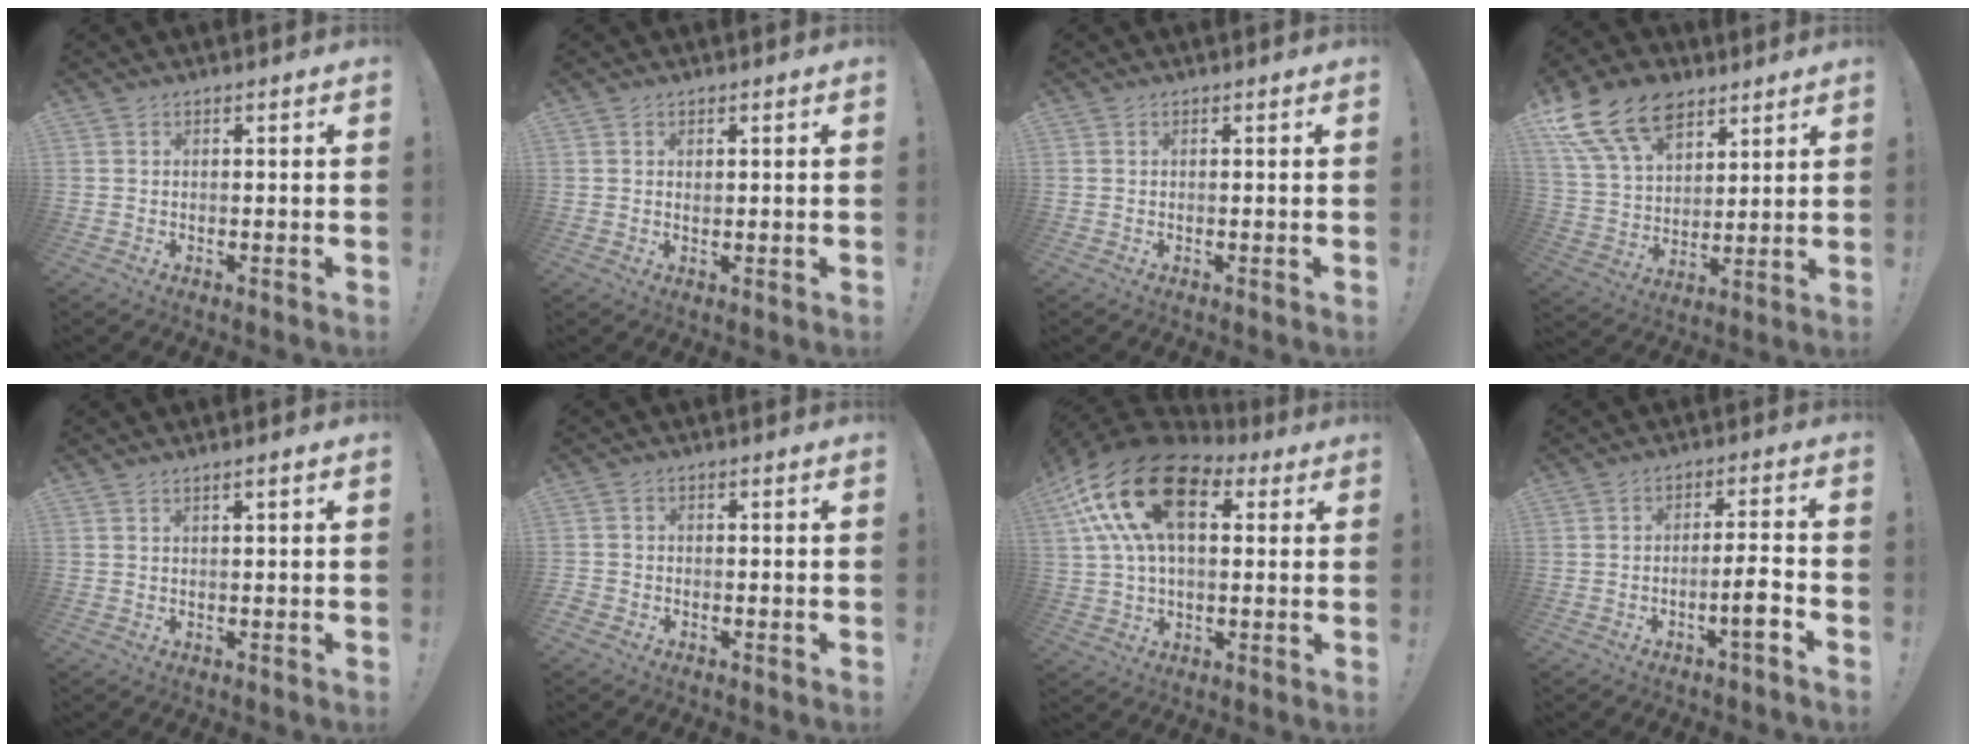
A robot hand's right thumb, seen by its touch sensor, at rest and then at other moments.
{"total": 0.8, "force": [0.6, 0.6, 0.2], "torque": [0.006, -0.003, 0.009]}
{"total": 0.0}
{"total": 18.2, "force": [10.8, 11.4, 9.2], "torque": [-0.170, -0.065, 0.204]}
{"total": 1.6, "force": [0.8, 0.0, 1.4], "torque": [-0.022, -0.002, 0.012]}
{"total": 1.7, "force": [-1.2, 1.2, 0.5], "torque": [-0.011, 0.008, -0.019]}
{"total": 24.4, "force": [8.4, 13.9, 18.2], "torque": [-0.340, -0.017, 0.151]}
{"total": 6.3, "force": [-3.1, 0.9, 5.4], "torque": [-0.081, 0.010, -0.051]}